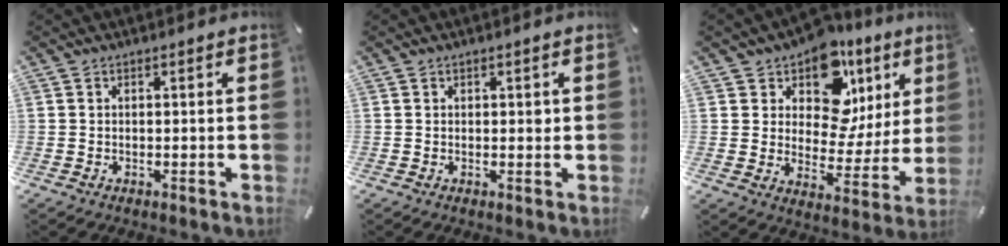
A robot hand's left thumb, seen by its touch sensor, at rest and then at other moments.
{"total": 1.1, "force": [0.4, 0.7, 0.8], "torque": [-0.007, -0.001, 0.004]}
{"total": 14.3, "force": [8.4, 9.2, 7.1], "torque": [-0.101, -0.070, 0.147]}